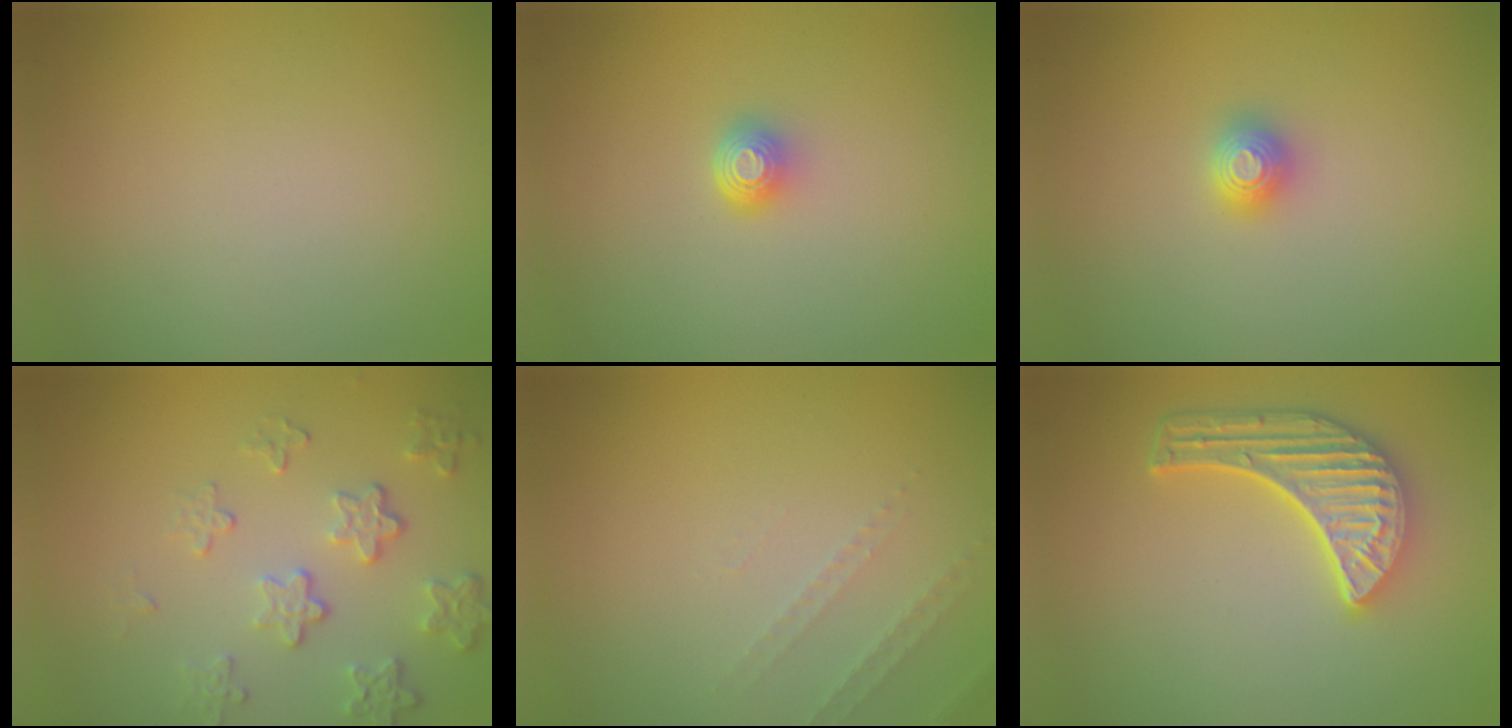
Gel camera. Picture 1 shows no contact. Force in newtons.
{"total": 1.6, "press": 1.3, "slide": 1.1}
{"total": 1.3, "press": 1.3, "slide": 0.2}
{"total": 4.2, "press": 3.2, "slide": 2.8}
{"total": 1.5, "press": 1.4, "slide": 0.4}
{"total": 5.7, "press": 4.5, "slide": 3.5}